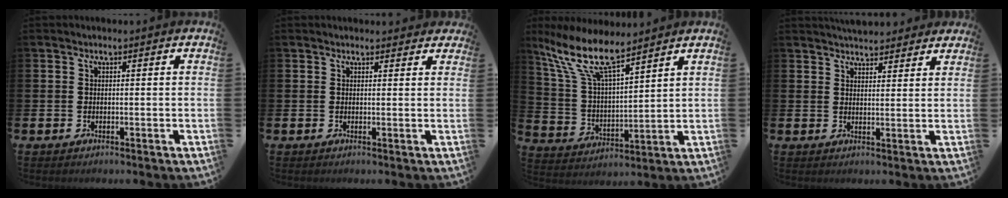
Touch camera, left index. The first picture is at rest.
{"total": 1.1, "force": [0.9, 0.6, 0.1], "torque": [0.010, 0.002, 0.014]}
{"total": 11.3, "force": [9.0, 2.7, 6.2], "torque": [-0.158, -0.033, 0.161]}
{"total": 4.3, "force": [4.1, 0.9, 0.2], "torque": [0.001, -0.021, 0.075]}